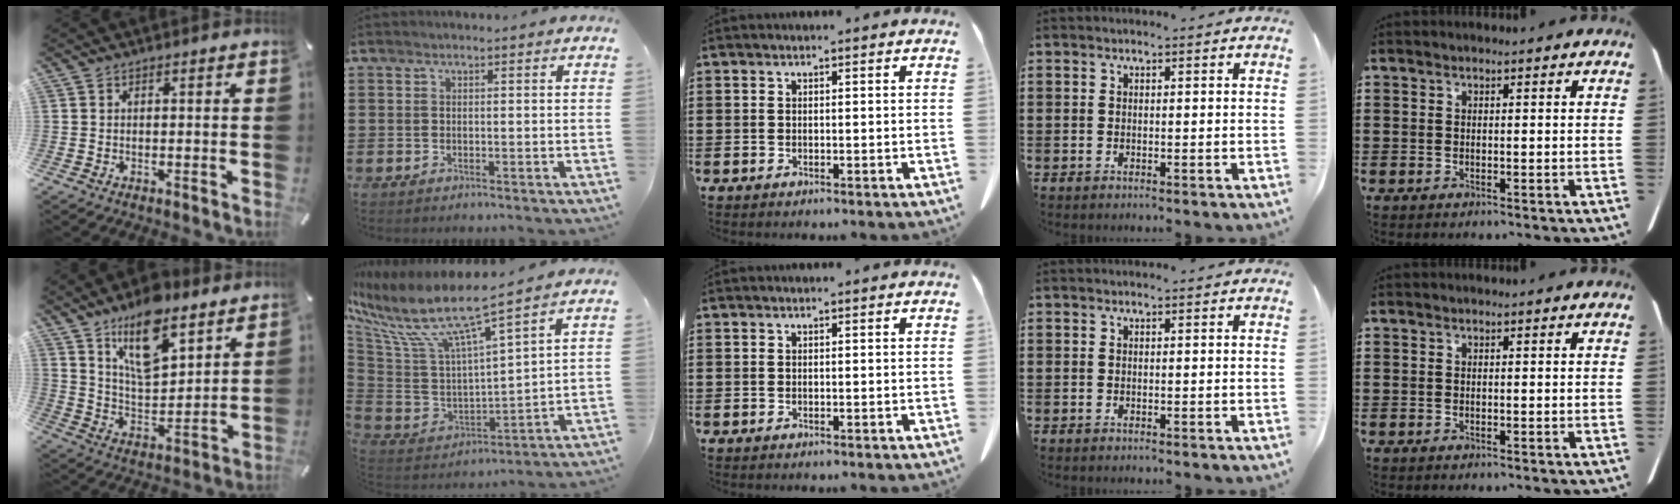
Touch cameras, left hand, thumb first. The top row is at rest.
{"thumb": {"total": 15.6, "force": [10.7, 7.0, 8.9], "torque": [-0.156, -0.052, 0.190]}, "index": {"total": 9.9, "force": [6.7, 1.6, 7.1], "torque": [-0.169, -0.052, 0.106]}}